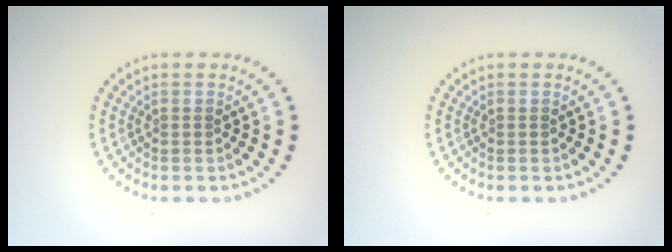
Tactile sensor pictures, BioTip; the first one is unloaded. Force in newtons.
{"total": 0.0}